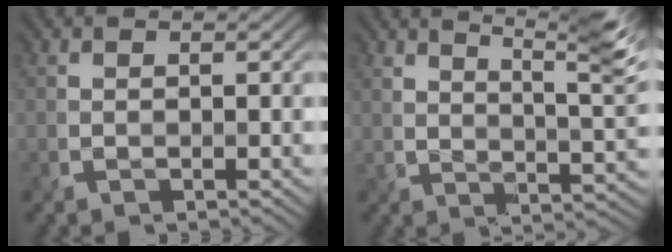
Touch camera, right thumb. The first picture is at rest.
{"total": 10.1, "force": [7.0, 2.1, 7.0], "torque": [-0.115, 0.006, 0.105]}